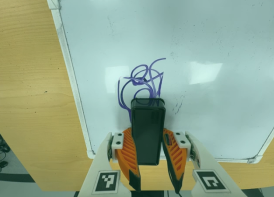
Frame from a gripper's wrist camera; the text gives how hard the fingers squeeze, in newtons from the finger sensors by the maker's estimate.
{"total": 13.8, "left": 13.8, "right": 13.7}